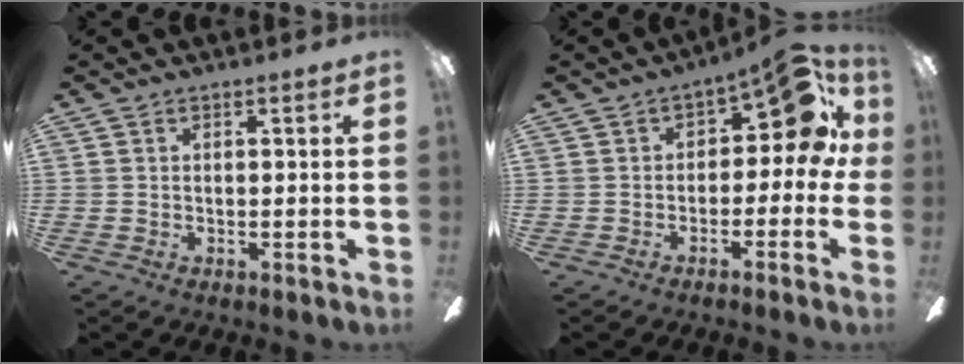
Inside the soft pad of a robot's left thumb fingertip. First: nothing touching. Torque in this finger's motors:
{"motor_torque": [-0.03, 0.20, -0.15, 0.26, 0.03]}